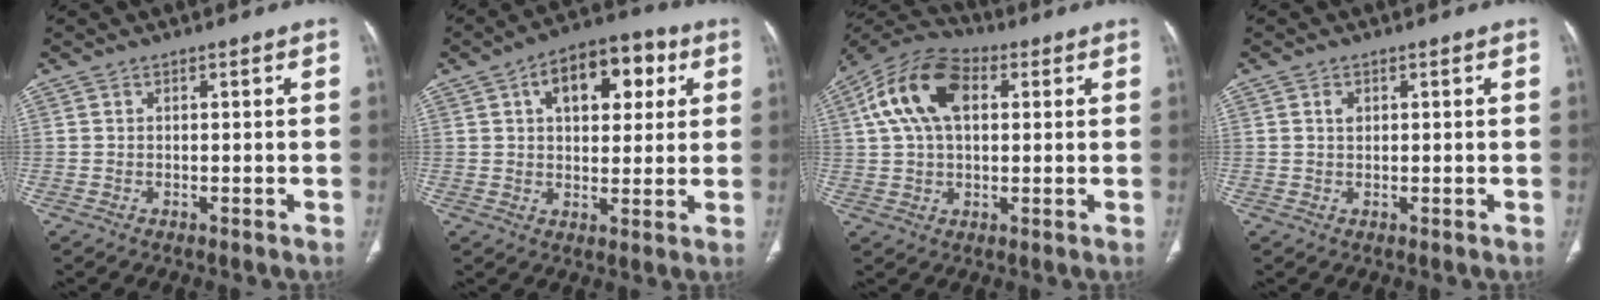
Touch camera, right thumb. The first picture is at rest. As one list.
[{"total": 13.5, "force": [4.7, 7.9, 9.9], "torque": [-0.101, 0.013, 0.066]}, {"total": 14.4, "force": [3.8, 8.7, 10.9], "torque": [-0.206, 0.025, 0.063]}, {"total": 1.3, "force": [0.4, 1.0, 0.7], "torque": [-0.005, 0.002, 0.007]}]